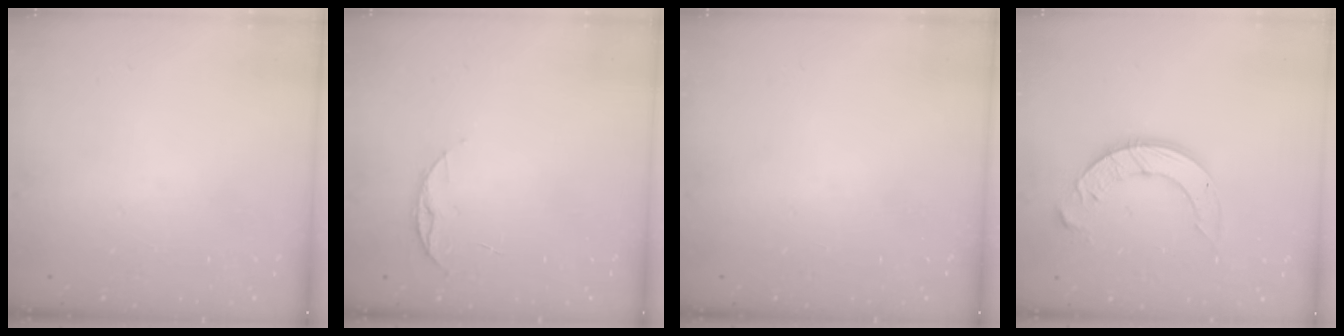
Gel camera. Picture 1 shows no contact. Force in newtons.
{"total": 5.5, "press": 5.5, "slide": 0.6}
{"total": 0.0}
{"total": 10.2, "press": 10.2, "slide": 1.0}